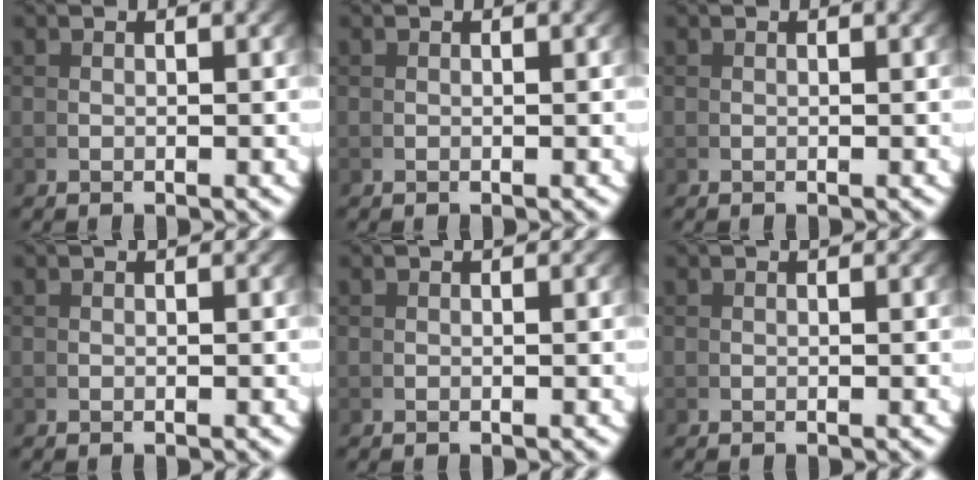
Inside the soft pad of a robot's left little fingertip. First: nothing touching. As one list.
[{"total": 0.0}, {"total": 0.0}, {"total": 0.0}, {"total": 0.0}, {"total": 0.0}]